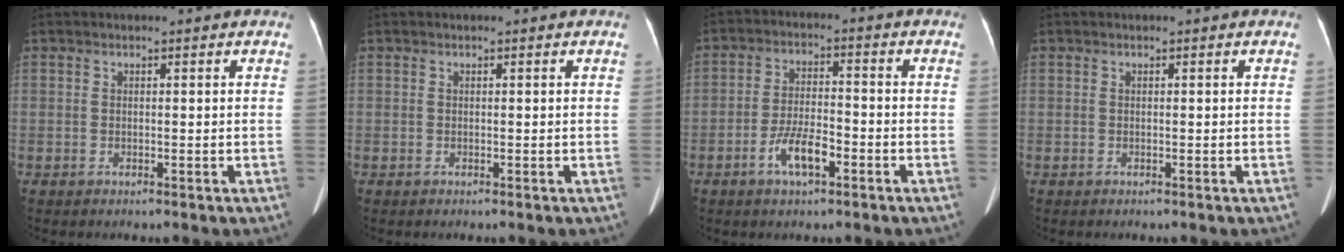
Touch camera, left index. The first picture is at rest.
{"total": 0.0}
{"total": 6.2, "force": [-3.1, 2.0, 4.9], "torque": [-0.103, 0.003, -0.056]}
{"total": 0.0}